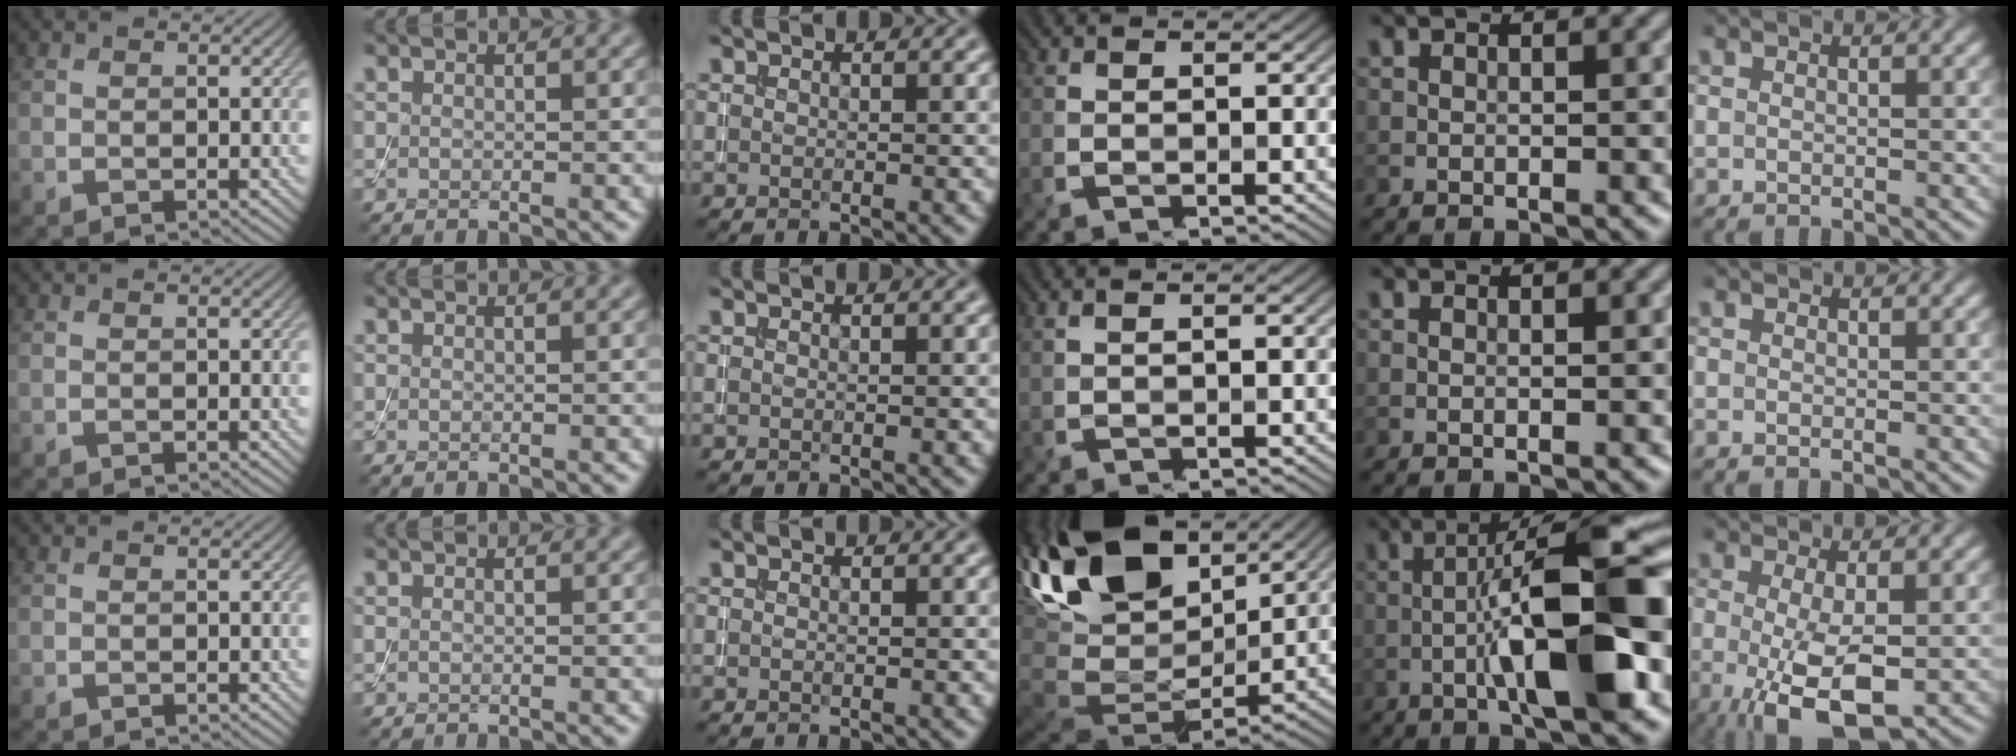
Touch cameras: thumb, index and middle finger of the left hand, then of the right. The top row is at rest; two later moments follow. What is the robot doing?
{"motion": "assemble", "object": "toy tower of hanoi"}